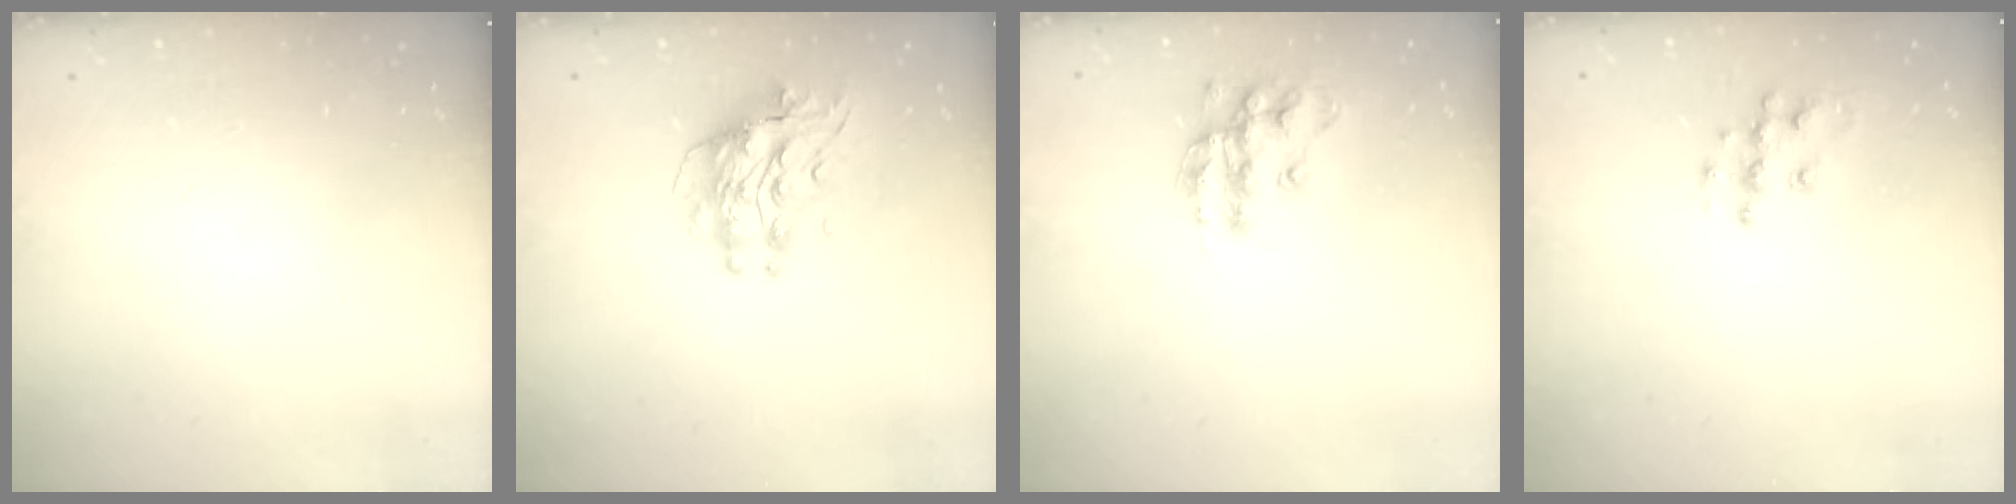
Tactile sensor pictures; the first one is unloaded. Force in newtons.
{"total": 9.4, "press": 9.3, "slide": 0.9}
{"total": 13.8, "press": 13.8, "slide": 0.8}
{"total": 8.5, "press": 8.5, "slide": 0.4}